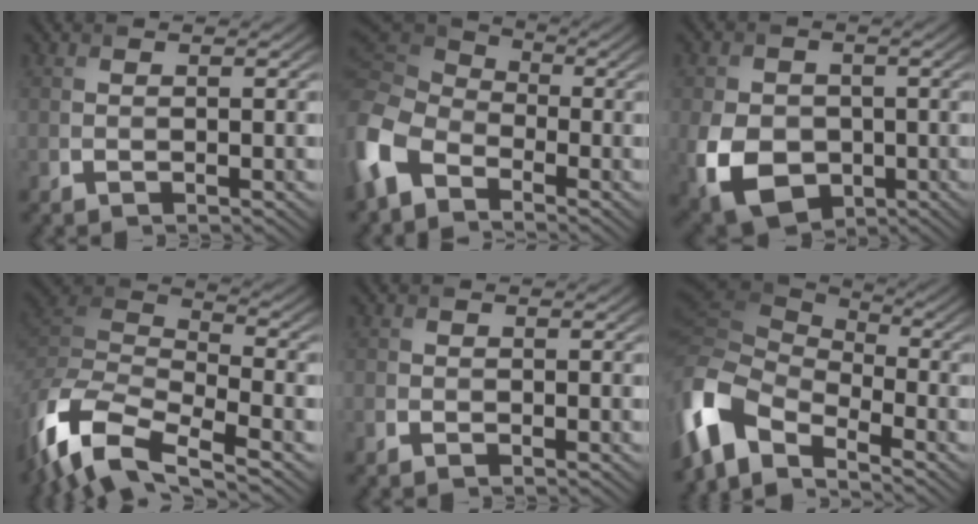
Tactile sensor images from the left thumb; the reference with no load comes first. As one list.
[{"total": 9.9, "force": [-4.0, 6.7, 6.1], "torque": [-0.181, -0.008, -0.098]}, {"total": 9.5, "force": [-2.6, 7.2, 5.6], "torque": [-0.136, -0.019, -0.058]}, {"total": 12.4, "force": [-7.8, 4.6, 8.5], "torque": [-0.196, -0.009, -0.160]}, {"total": 1.4, "force": [-0.7, 1.1, 0.2], "torque": [-0.003, -0.003, -0.021]}, {"total": 11.7, "force": [-6.2, 6.6, 7.4], "torque": [-0.191, -0.014, -0.129]}]